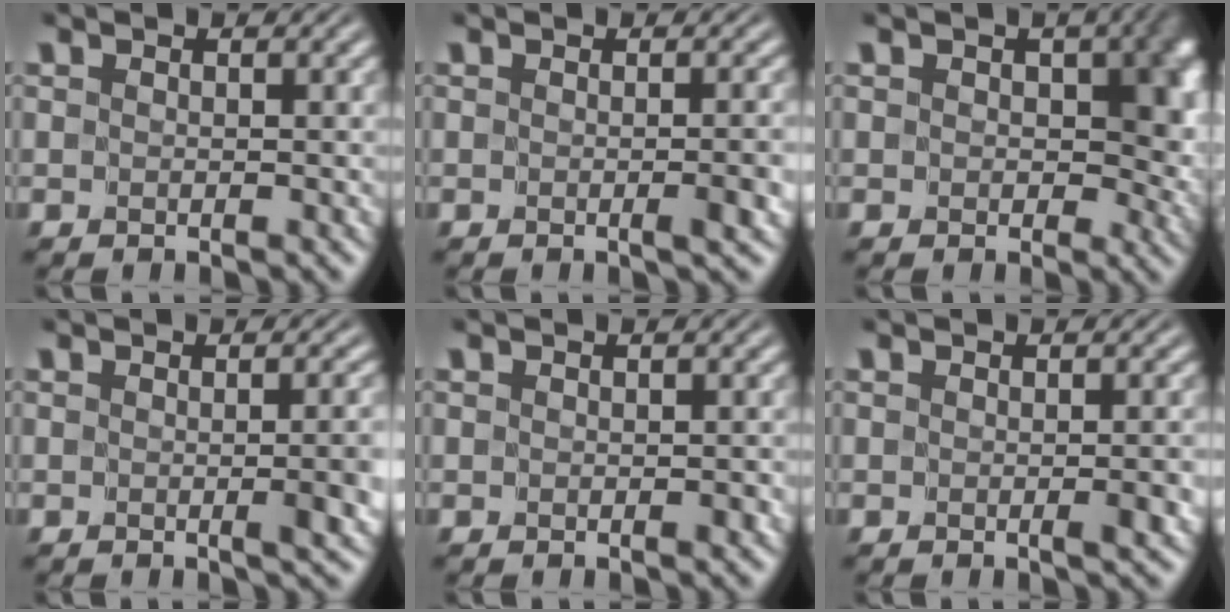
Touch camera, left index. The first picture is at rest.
{"total": 1.8, "force": [-0.5, 0.0, 1.8], "torque": [-0.026, -0.008, -0.005]}
{"total": 7.0, "force": [0.9, 4.4, 5.4], "torque": [-0.056, -0.003, 0.019]}
{"total": 3.5, "force": [-0.4, 0.8, 3.4], "torque": [-0.035, -0.003, -0.003]}
{"total": 0.5, "force": [-0.3, 0.2, 0.4], "torque": [-0.006, -0.004, -0.002]}
{"total": 1.4, "force": [-0.4, 0.0, 1.4], "torque": [-0.020, -0.008, -0.005]}